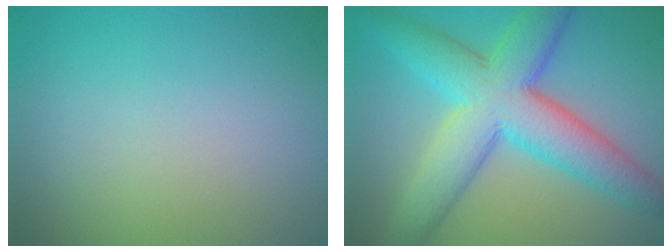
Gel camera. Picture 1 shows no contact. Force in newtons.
{"total": 9.6, "press": 9.6, "slide": 0.4}